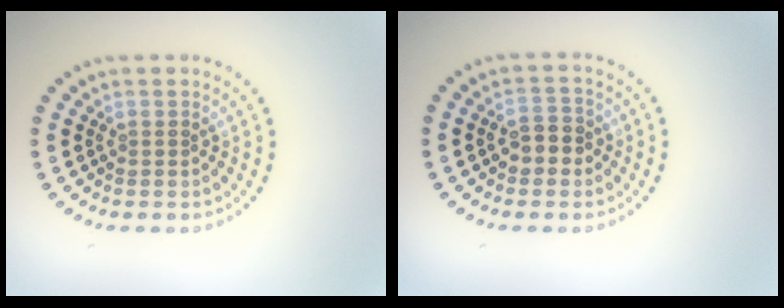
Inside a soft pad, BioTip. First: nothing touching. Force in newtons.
{"total": 2.5, "press": 2.4, "slide": 0.5}